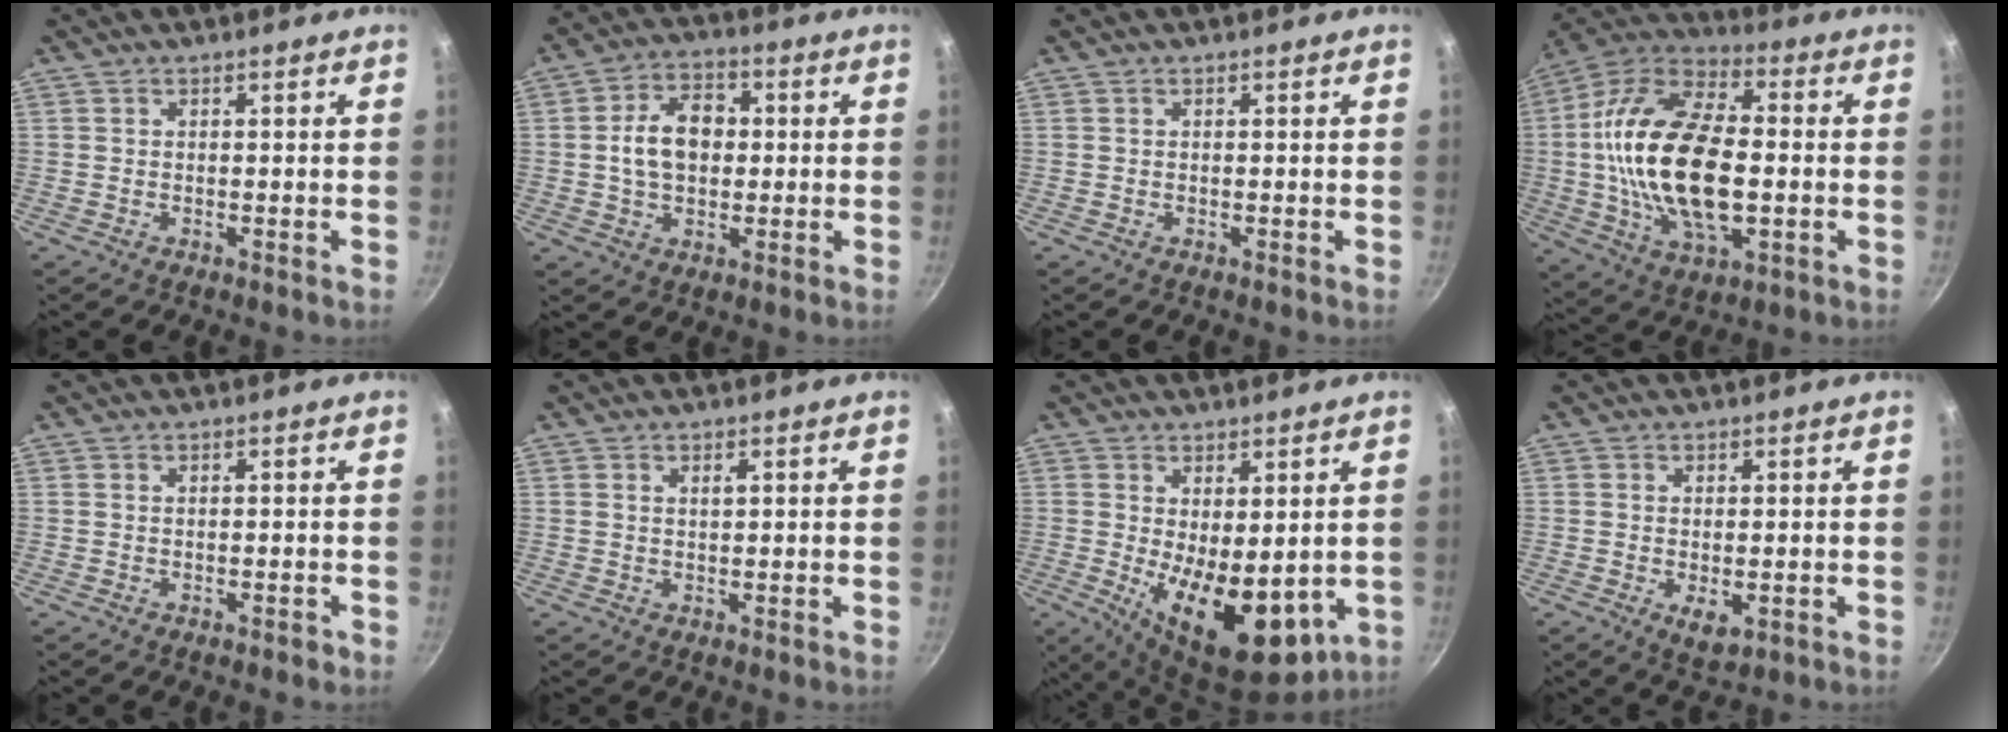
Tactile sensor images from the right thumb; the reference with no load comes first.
{"total": 10.0, "force": [0.5, 7.1, 7.1], "torque": [-0.094, 0.018, 0.001]}
{"total": 0.0}
{"total": 24.6, "force": [-1.2, 13.0, 20.8], "torque": [-0.390, 0.025, -0.026]}
{"total": 0.7, "force": [-0.5, 0.3, 0.5], "torque": [-0.003, 0.007, -0.003]}
{"total": 1.2, "force": [0.5, 0.6, 0.9], "torque": [-0.011, 0.002, 0.010]}
{"total": 14.5, "force": [-1.2, 7.3, 12.4], "torque": [-0.165, -0.028, 0.001]}
{"total": 3.9, "force": [-0.9, 2.1, 3.2], "torque": [-0.051, -0.013, -0.008]}